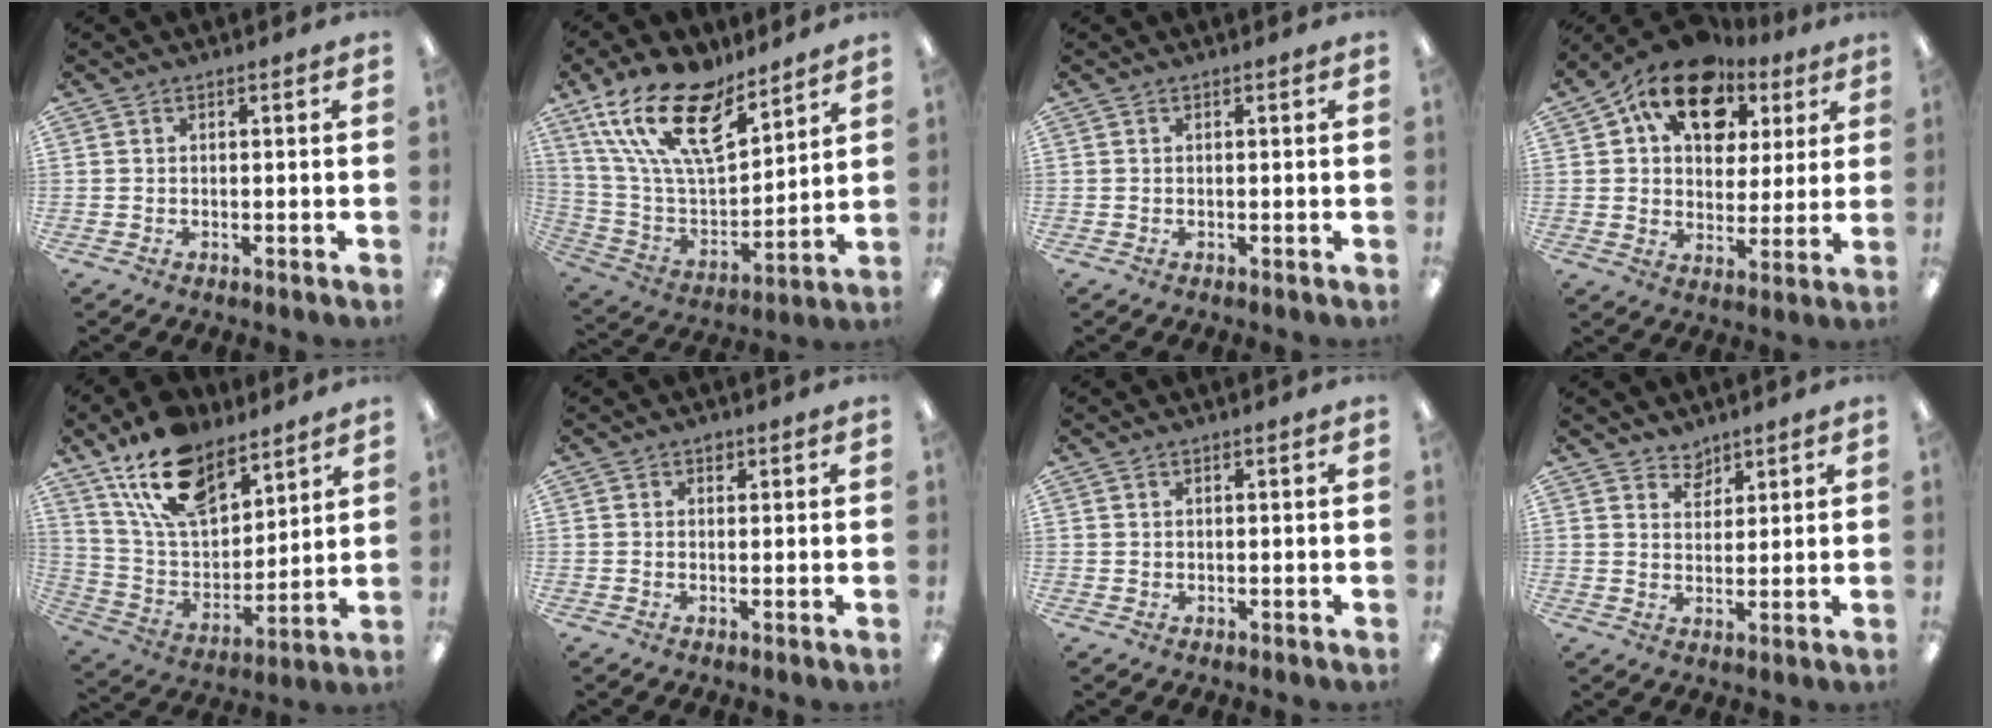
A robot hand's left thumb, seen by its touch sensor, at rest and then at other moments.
{"total": 21.7, "force": [14.4, 9.1, 13.4], "torque": [-0.260, -0.086, 0.257]}
{"total": 0.0}
{"total": 15.6, "force": [9.2, 9.8, 7.9], "torque": [-0.141, -0.037, 0.170]}
{"total": 17.5, "force": [12.2, 9.0, 8.8], "torque": [-0.177, -0.052, 0.226]}
{"total": 1.2, "force": [0.7, 0.8, 0.4], "torque": [0.000, -0.001, 0.012]}
{"total": 0.6, "force": [0.4, 0.4, 0.0], "torque": [-0.001, 0.002, 0.008]}
{"total": 4.2, "force": [3.7, 2.0, 0.0], "torque": [0.005, -0.024, 0.068]}